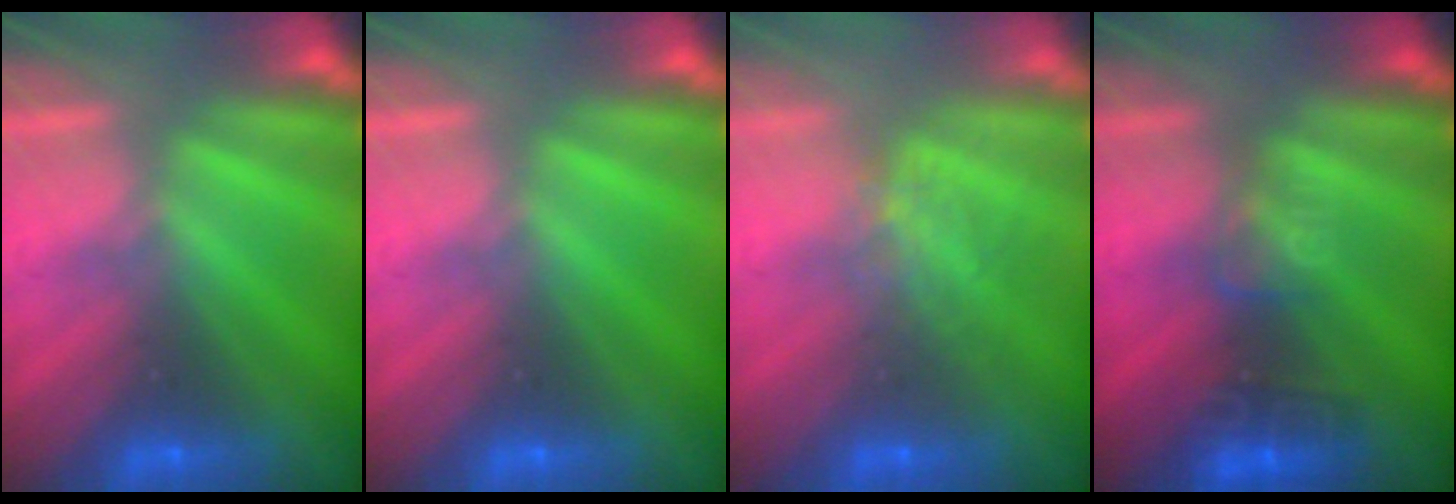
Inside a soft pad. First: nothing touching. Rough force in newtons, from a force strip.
{"total": 0.0}
{"total": 1.2}
{"total": 2.7}